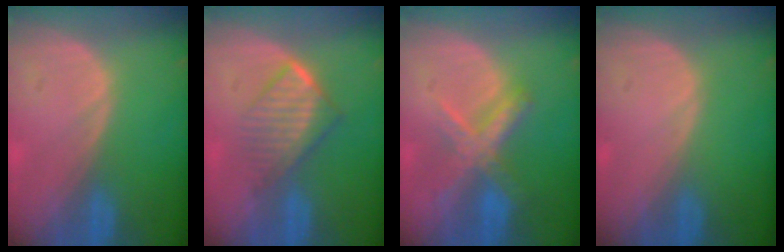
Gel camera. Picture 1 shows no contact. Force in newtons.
{"total": 6.7, "press": 5.8, "slide": 3.3}
{"total": 7.2, "press": 6.1, "slide": 3.9}
{"total": 0.0}